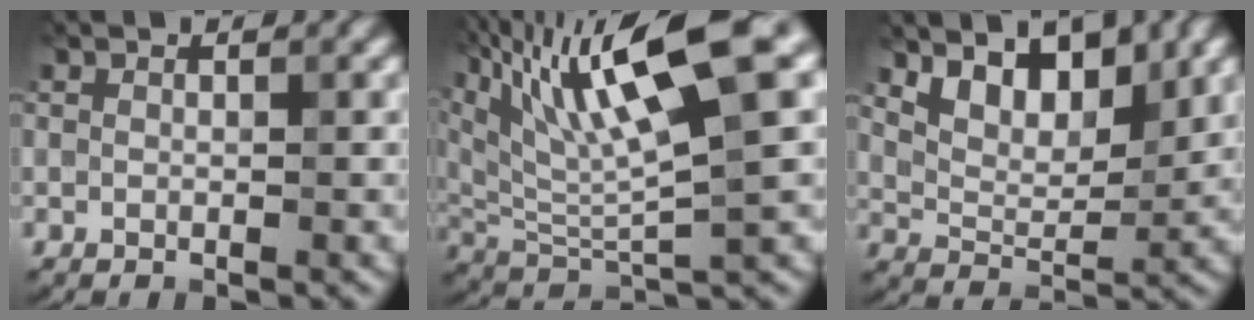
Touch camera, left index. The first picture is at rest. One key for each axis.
{"total": 14.3, "fx": 6.8, "fy": 3.0, "fz": 12.3, "tx": -0.221, "ty": 0.019, "tz": 0.124}
{"total": 5.3, "fx": 3.1, "fy": 2.7, "fz": 3.4, "tx": -0.062, "ty": -0.009, "tz": 0.041}